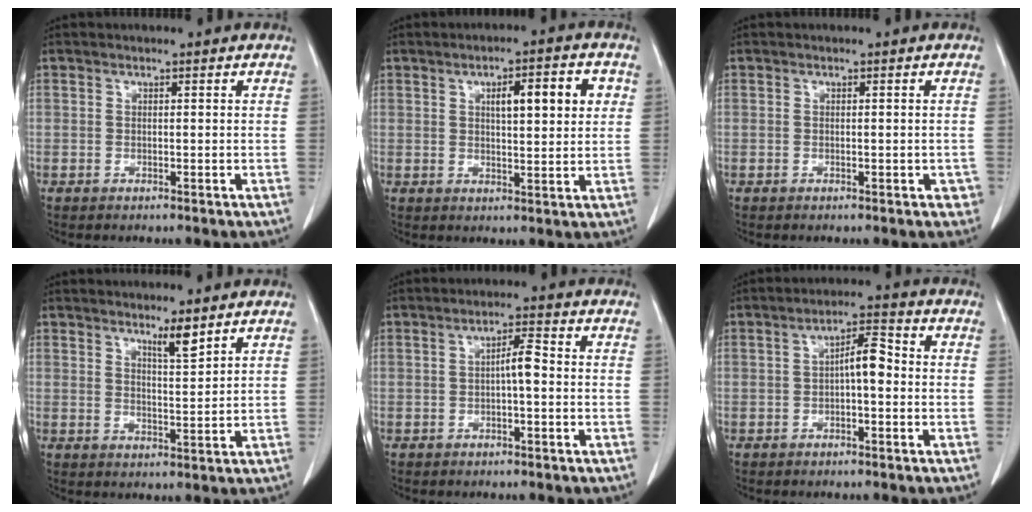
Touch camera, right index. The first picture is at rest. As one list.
[{"total": 7.5, "force": [2.3, 1.8, 6.9], "torque": [-0.104, 0.013, 0.034]}, {"total": 1.6, "force": [-0.6, 0.9, 1.1], "torque": [-0.006, 0.004, -0.003]}, {"total": 3.5, "force": [2.8, 0.0, 2.2], "torque": [-0.040, -0.010, 0.049]}, {"total": 3.2, "force": [-0.3, 0.5, 3.2], "torque": [-0.051, 0.006, -0.006]}, {"total": 4.7, "force": [-0.3, 1.3, 4.4], "torque": [-0.072, 0.019, -0.007]}]